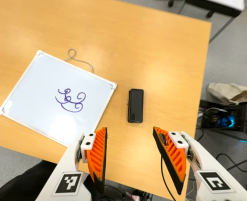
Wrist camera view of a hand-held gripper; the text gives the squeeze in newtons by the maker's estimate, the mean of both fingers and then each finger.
{"total": 0.0}